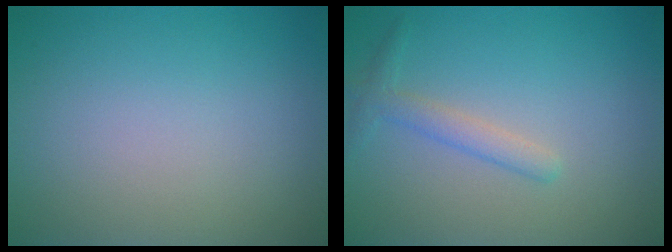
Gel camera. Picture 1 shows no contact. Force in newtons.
{"total": 1.8, "press": 1.8, "slide": 0.1}